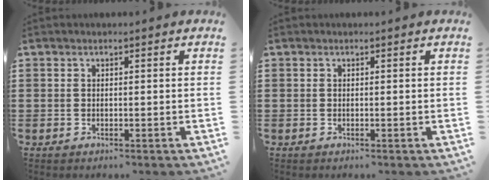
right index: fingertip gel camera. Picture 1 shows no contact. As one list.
[{"total": 0.0}]